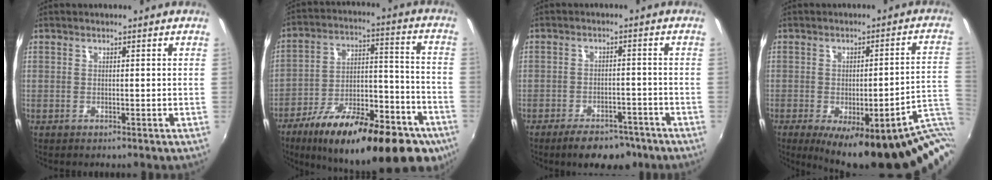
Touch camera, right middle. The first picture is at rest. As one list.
[{"total": 29.9, "force": [-18.4, 11.0, 20.8], "torque": [-0.314, -0.015, -0.261]}, {"total": 9.1, "force": [-6.8, 4.2, 4.3], "torque": [-0.095, 0.001, -0.093]}, {"total": 21.6, "force": [-11.6, 5.3, 17.5], "torque": [-0.200, -0.030, -0.133]}]